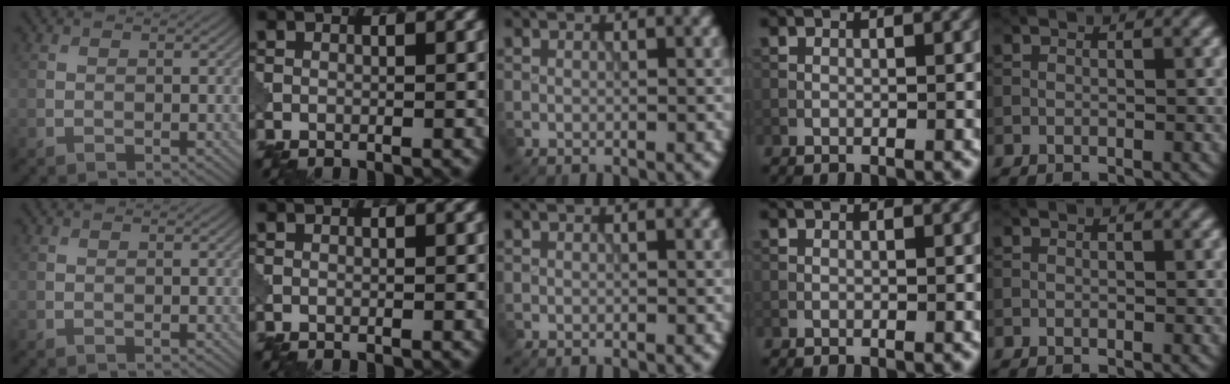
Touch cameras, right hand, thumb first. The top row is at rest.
{}